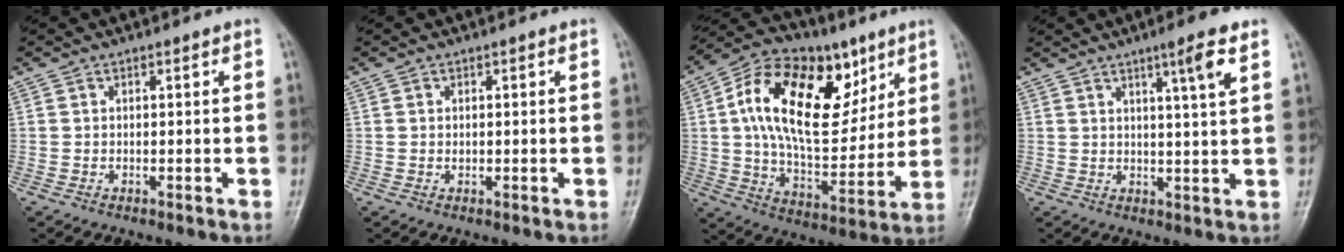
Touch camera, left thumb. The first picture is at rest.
{"total": 0.6, "force": [-0.1, 0.5, 0.3], "torque": [-0.002, 0.003, -0.002]}
{"total": 24.5, "force": [8.5, 13.6, 18.5], "torque": [-0.277, -0.015, 0.139]}
{"total": 6.2, "force": [3.2, 0.1, 5.3], "torque": [-0.081, -0.014, 0.048]}